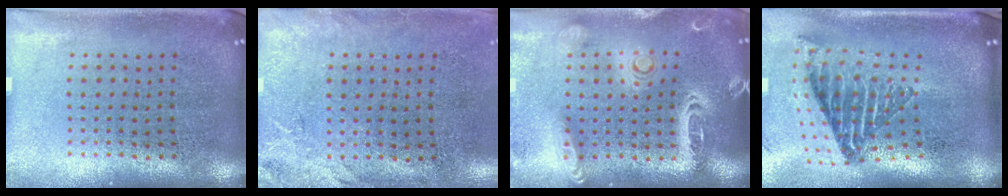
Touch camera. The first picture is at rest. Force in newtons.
{"total": 2.6, "press": 2.0, "slide": 1.6}
{"total": 2.6, "press": 2.3, "slide": 1.2}
{"total": 2.2, "press": 1.5, "slide": 1.6}